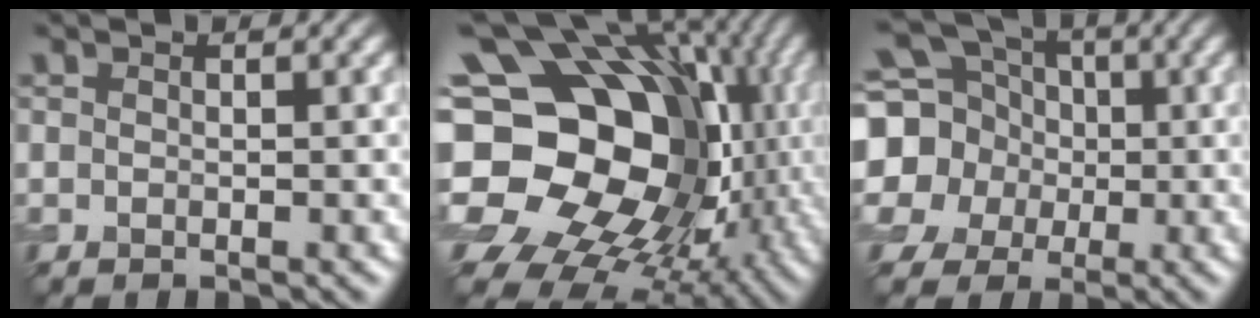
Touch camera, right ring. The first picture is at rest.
{"total": 21.2, "force": [-0.8, 16.4, 13.4], "torque": [-0.240, -0.008, -0.002]}
{"total": 12.6, "force": [0.3, 11.4, 5.2], "torque": [-0.163, 0.013, -0.028]}